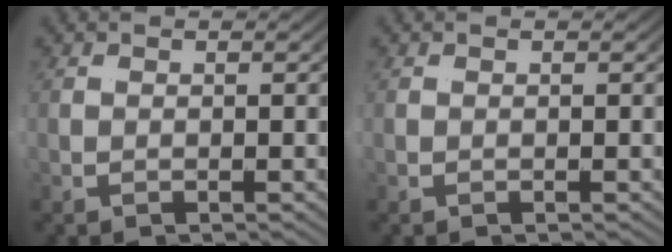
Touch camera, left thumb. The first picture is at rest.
{"total": 0.0}